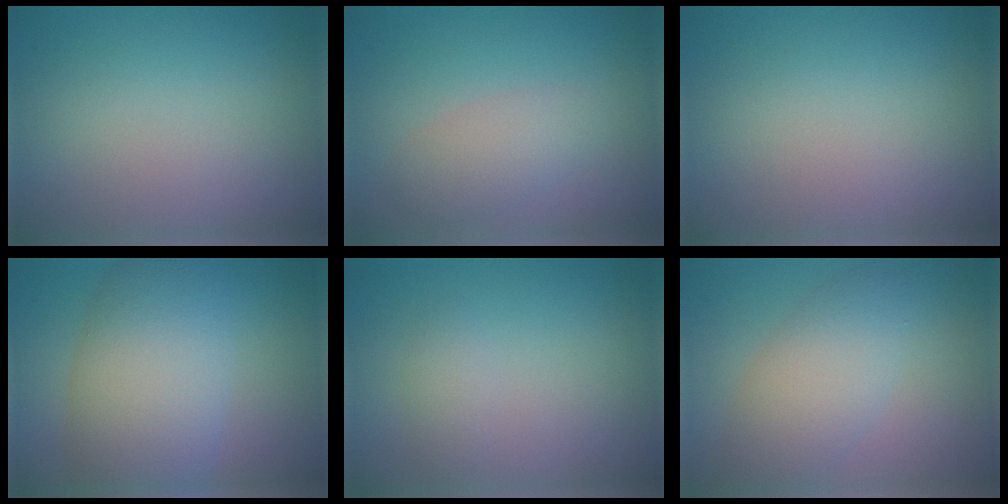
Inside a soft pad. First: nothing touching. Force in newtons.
{"total": 2.5, "press": 2.5, "slide": 0.1}
{"total": 0.0}
{"total": 9.2, "press": 9.2, "slide": 0.3}
{"total": 1.1, "press": 1.1, "slide": 0.0}
{"total": 4.6, "press": 4.6, "slide": 0.3}